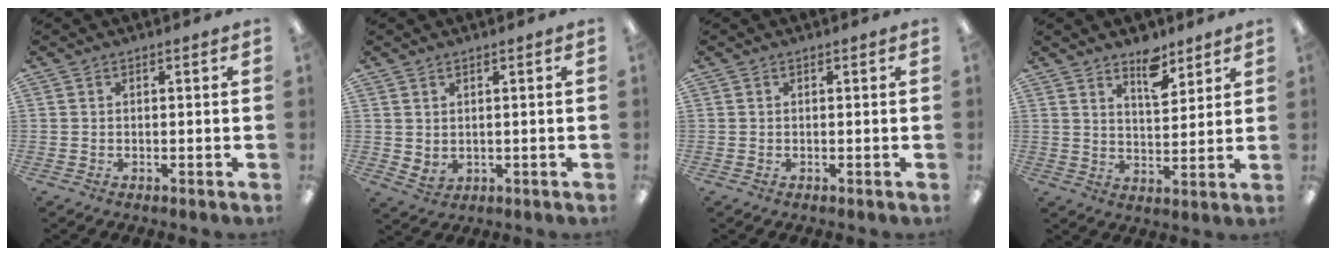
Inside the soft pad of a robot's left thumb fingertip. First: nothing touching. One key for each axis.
{"total": 2.2, "fx": 1.8, "fy": 1.2, "fz": 0.5, "tx": -0.006, "ty": -0.011, "tz": 0.032}
{"total": 0.0}
{"total": 8.0, "fx": 5.9, "fy": 3.6, "fz": 4.0, "tx": -0.039, "ty": -0.040, "tz": 0.099}